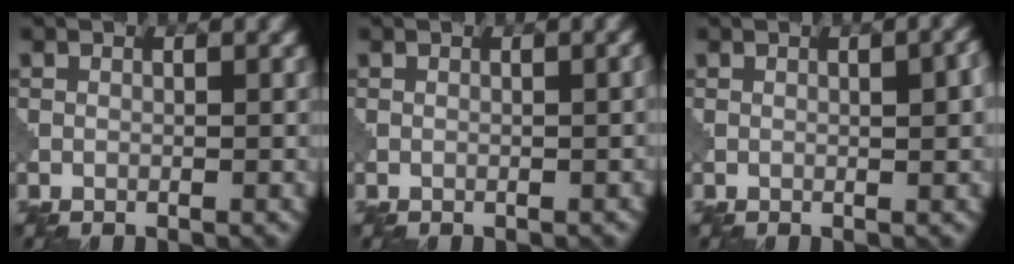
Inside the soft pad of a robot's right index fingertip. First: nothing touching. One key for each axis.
{"total": 0.9, "fx": 0.0, "fy": 0.3, "fz": 0.9, "tx": -0.007, "ty": 0.004, "tz": -0.001}
{"total": 2.7, "fx": 0.4, "fy": 0.6, "fz": 2.6, "tx": -0.034, "ty": 0.006, "tz": 0.004}